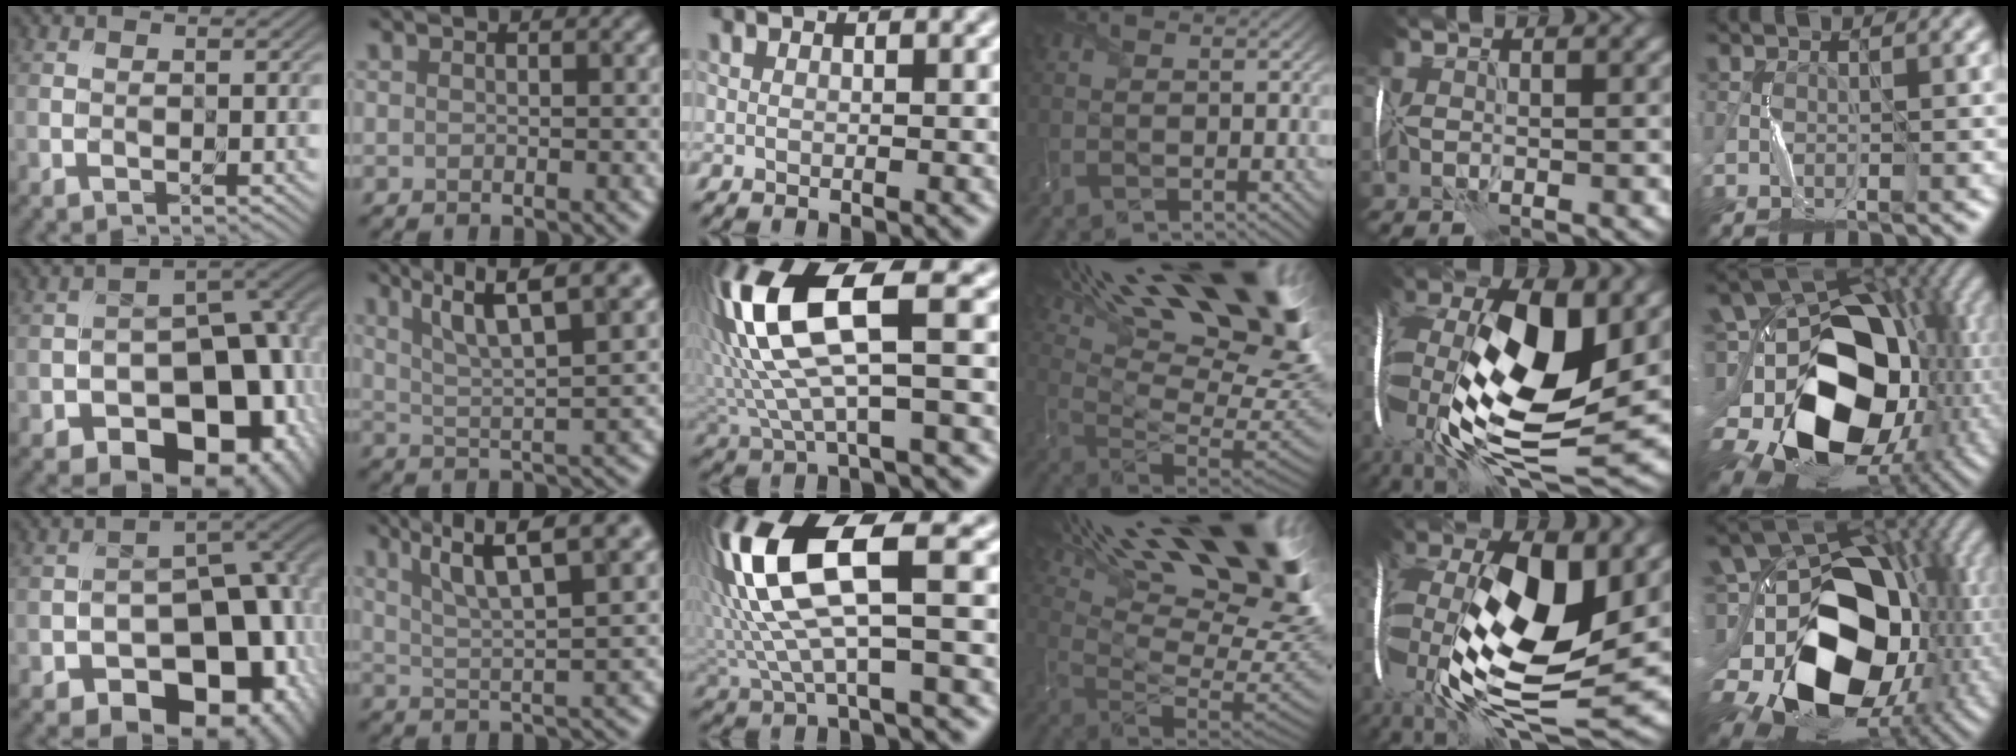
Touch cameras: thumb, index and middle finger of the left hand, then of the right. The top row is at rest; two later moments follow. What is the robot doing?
{"motion": "wrap", "object": "ribbon"}